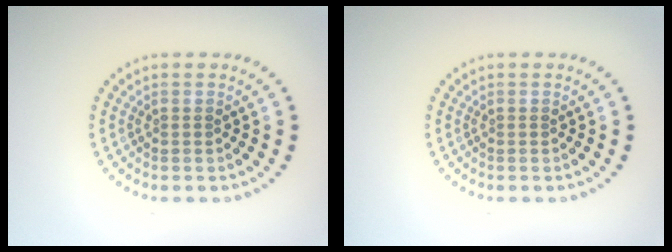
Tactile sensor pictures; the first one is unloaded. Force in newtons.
{"total": 0.0}